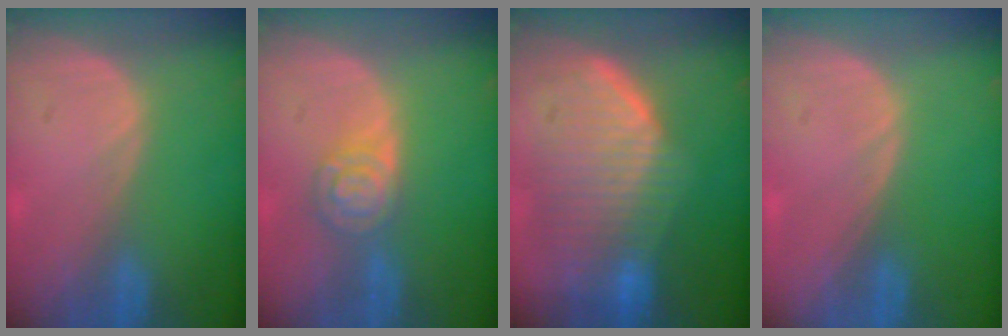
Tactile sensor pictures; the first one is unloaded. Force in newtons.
{"total": 5.3, "press": 4.6, "slide": 2.6}
{"total": 10.0, "press": 9.0, "slide": 4.4}
{"total": 0.0}